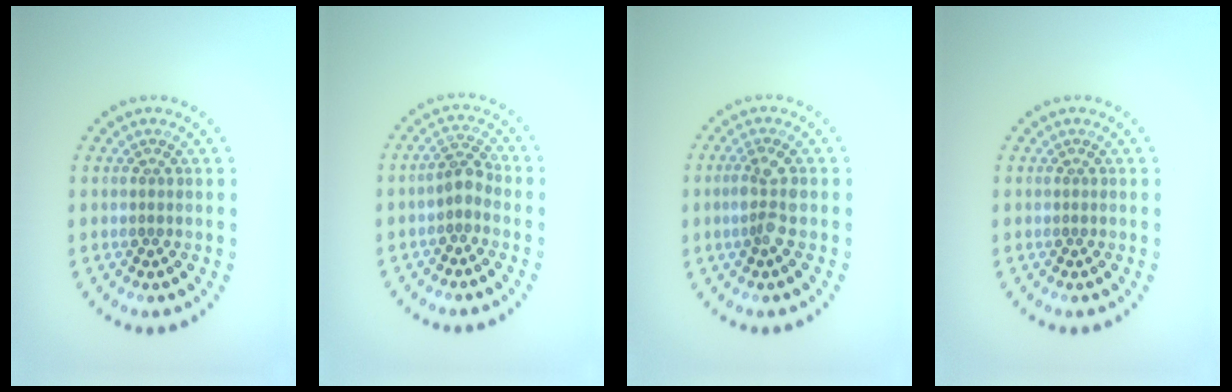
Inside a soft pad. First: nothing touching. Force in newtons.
{"total": 2.0, "press": 1.7, "slide": 1.0}
{"total": 2.4, "press": 2.3, "slide": 0.7}
{"total": 0.0}